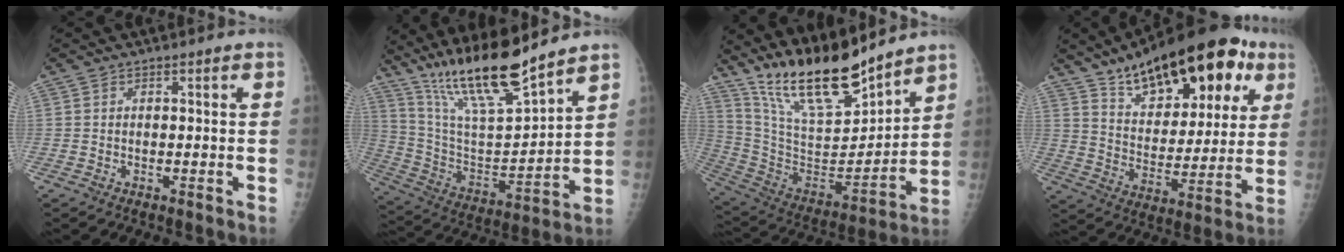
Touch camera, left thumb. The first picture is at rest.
{"total": 18.8, "force": [15.0, 2.5, 11.0], "torque": [-0.180, -0.076, 0.284]}
{"total": 20.6, "force": [17.0, 5.1, 10.5], "torque": [-0.151, -0.107, 0.315]}
{"total": 25.4, "force": [14.5, 12.0, 17.1], "torque": [-0.220, -0.025, 0.227]}